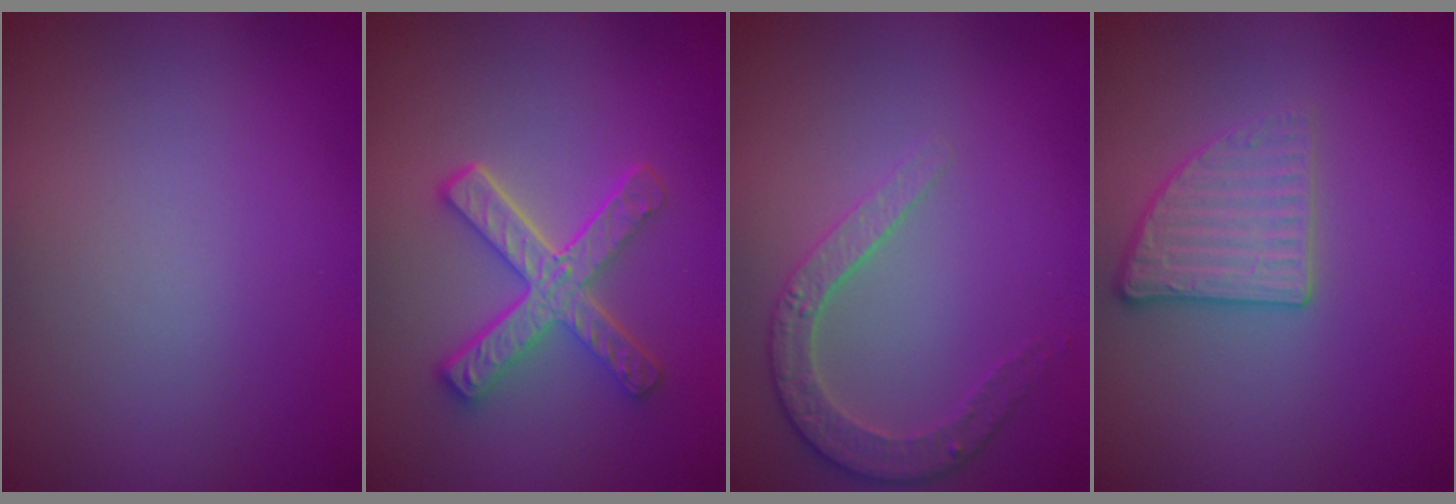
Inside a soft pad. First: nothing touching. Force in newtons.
{"total": 4.7, "press": 3.7, "slide": 2.8}
{"total": 2.6, "press": 2.5, "slide": 1.0}
{"total": 2.6, "press": 2.4, "slide": 1.0}